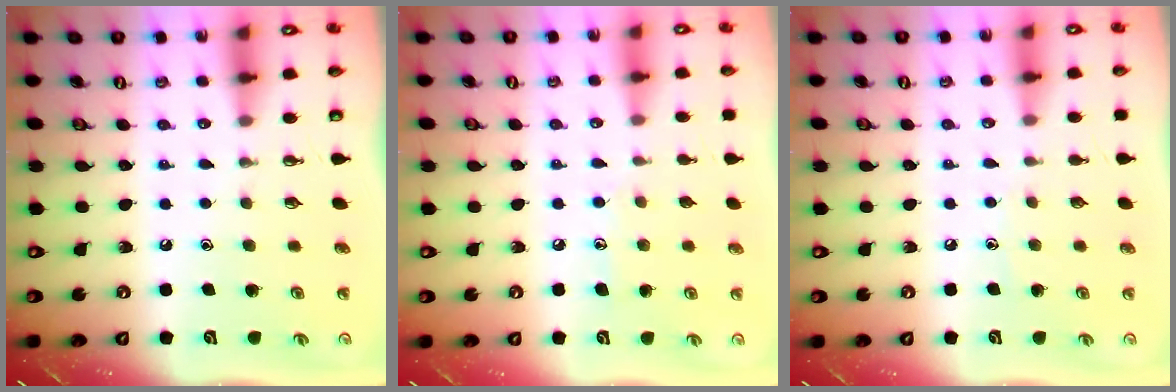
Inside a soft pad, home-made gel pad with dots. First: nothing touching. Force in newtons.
{"total": 6.2, "press": 6.2, "slide": 0.6}
{"total": 3.6, "press": 3.5, "slide": 0.3}